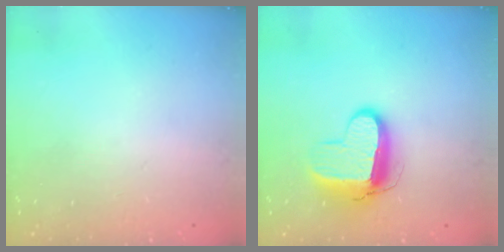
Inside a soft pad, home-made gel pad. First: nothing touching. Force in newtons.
{"total": 11.1, "press": 11.0, "slide": 0.9}